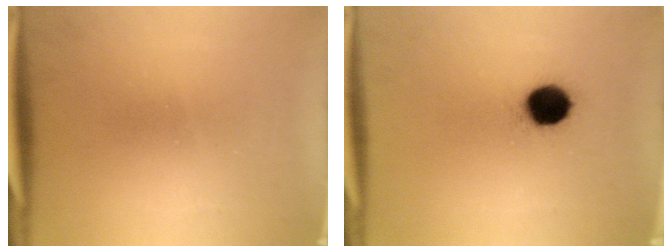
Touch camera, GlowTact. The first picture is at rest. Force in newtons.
{"total": 9.0}